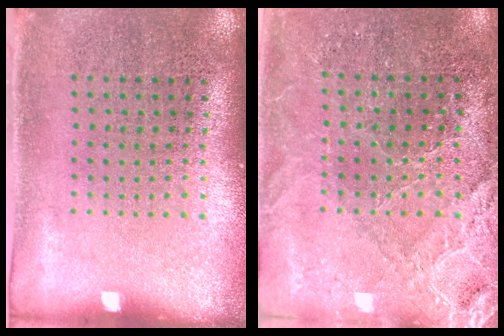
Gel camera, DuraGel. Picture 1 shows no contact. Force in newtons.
{"total": 3.0, "press": 2.9, "slide": 0.4}